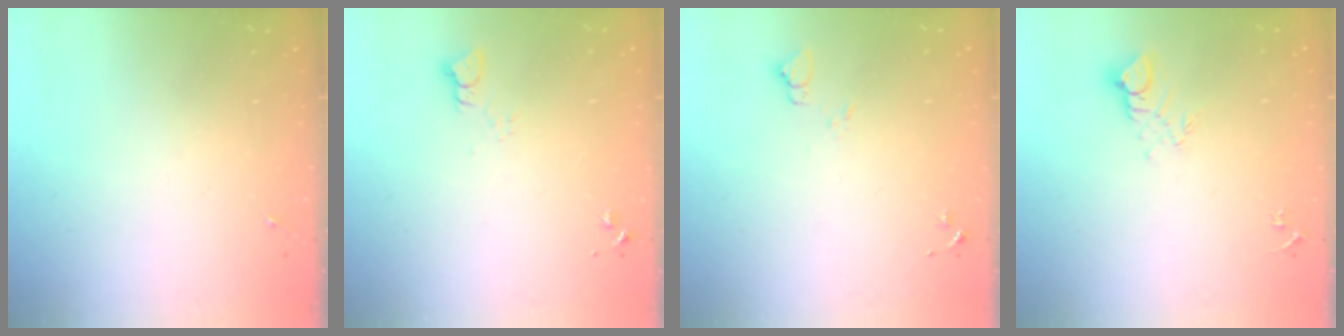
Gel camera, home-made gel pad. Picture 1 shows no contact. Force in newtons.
{"total": 2.2, "press": 2.2, "slide": 0.2}
{"total": 4.5, "press": 4.5, "slide": 0.4}
{"total": 5.2, "press": 5.2, "slide": 0.4}